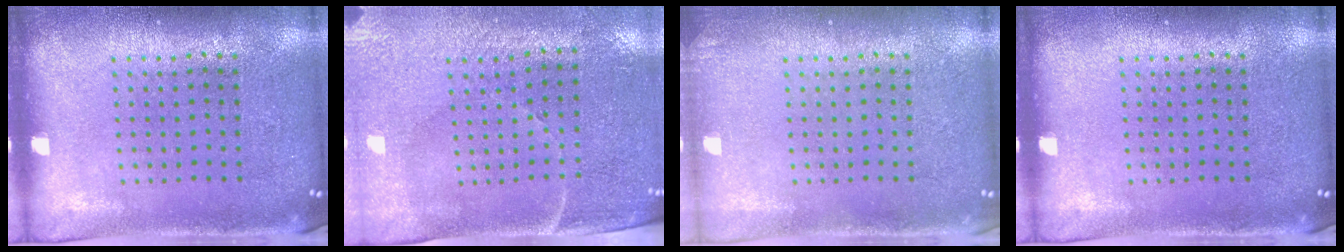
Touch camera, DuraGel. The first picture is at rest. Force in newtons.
{"total": 3.2, "press": 2.9, "slide": 1.3}
{"total": 0.7, "press": 0.7, "slide": 0.1}
{"total": 0.0}